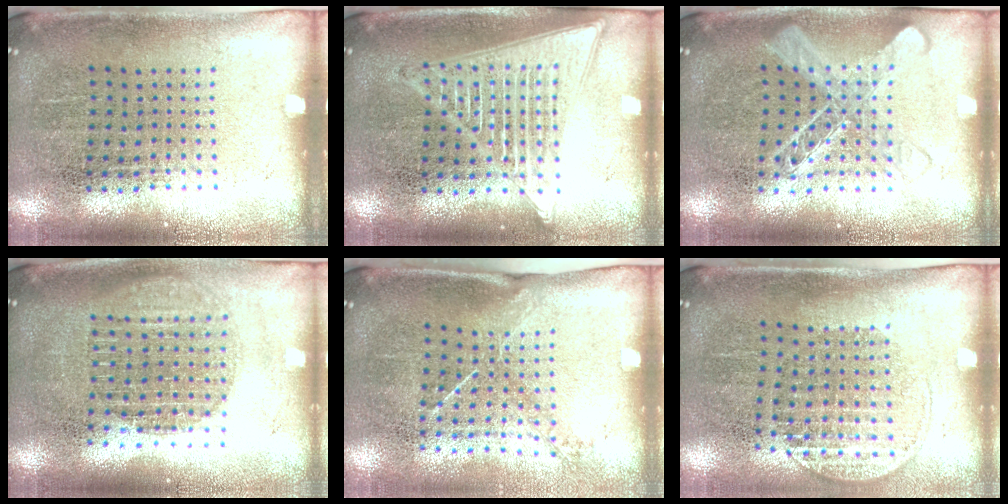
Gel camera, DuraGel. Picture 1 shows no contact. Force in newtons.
{"total": 3.1, "press": 3.0, "slide": 0.4}
{"total": 2.6, "press": 2.6, "slide": 0.4}
{"total": 1.7, "press": 1.5, "slide": 0.9}
{"total": 1.5, "press": 1.0, "slide": 1.0}
{"total": 1.5, "press": 1.3, "slide": 0.8}